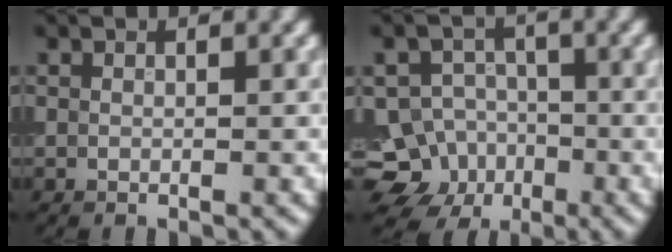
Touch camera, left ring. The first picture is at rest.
{"total": 9.8, "force": [-4.7, 8.4, 1.8], "torque": [-0.020, -0.014, -0.096]}